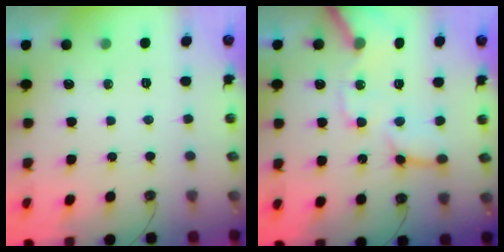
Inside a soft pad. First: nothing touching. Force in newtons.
{"total": 13.1, "press": 13.0, "slide": 1.7}